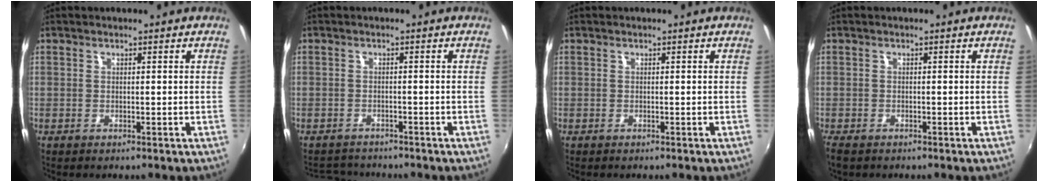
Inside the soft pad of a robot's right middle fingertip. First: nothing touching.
{"total": 4.4, "force": [-4.2, 1.3, 0.4], "torque": [-0.019, 0.002, -0.068]}
{"total": 0.0}
{"total": 2.7, "force": [-2.1, 1.2, 1.3], "torque": [-0.029, -0.012, -0.037]}